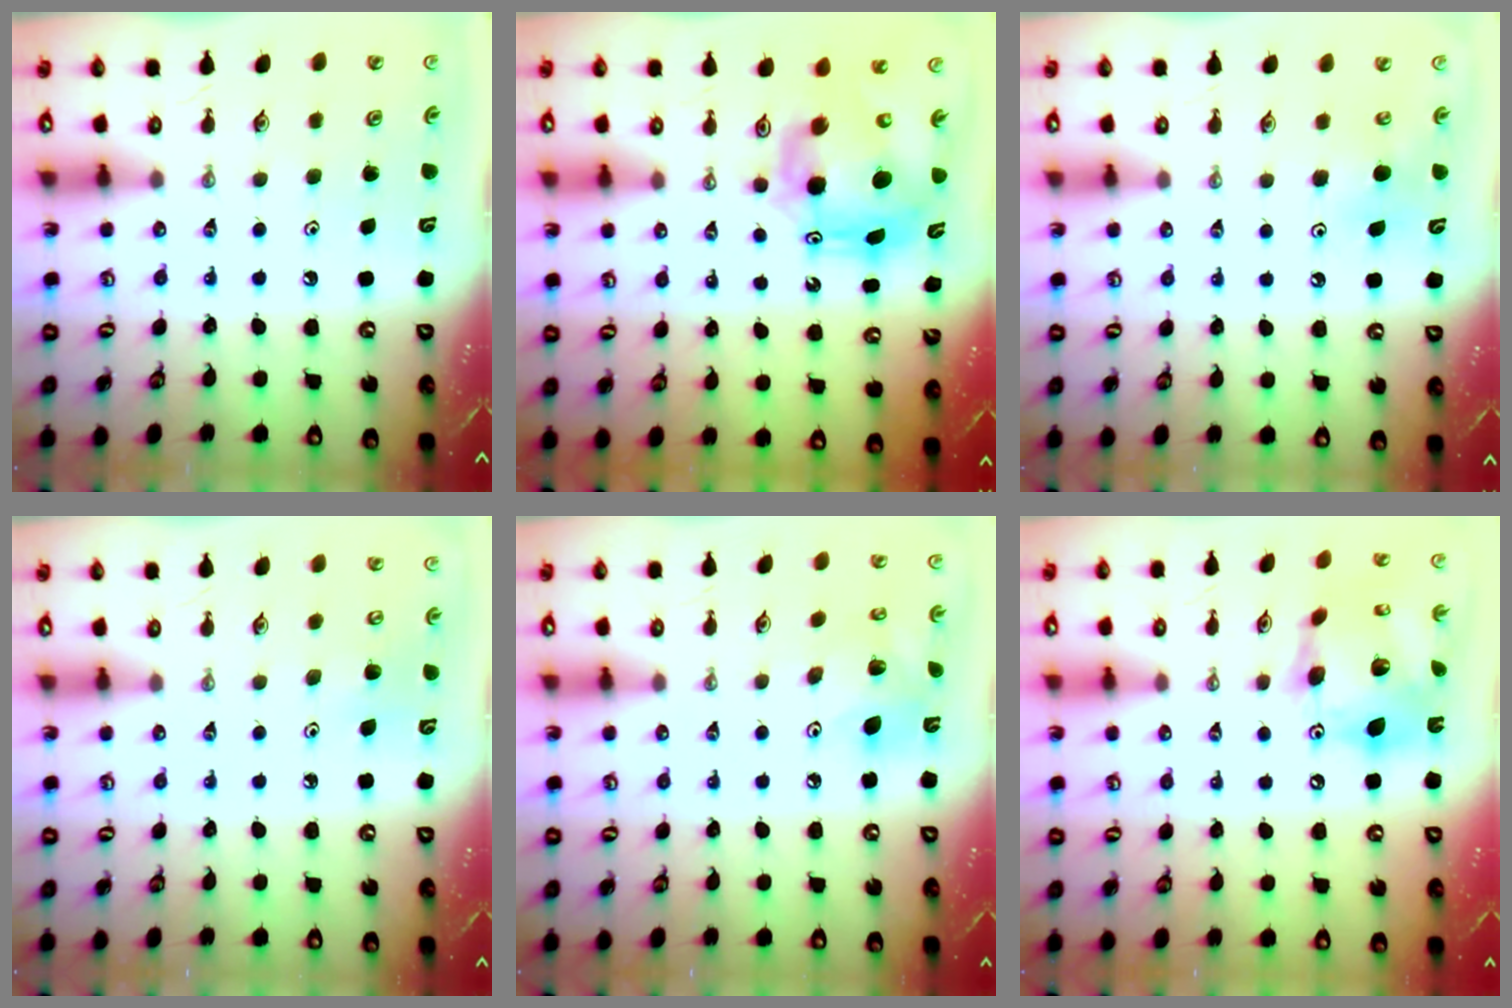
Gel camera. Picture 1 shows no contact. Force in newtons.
{"total": 11.5, "press": 11.4, "slide": 1.1}
{"total": 4.8, "press": 4.8, "slide": 0.5}
{"total": 5.3, "press": 5.1, "slide": 1.6}
{"total": 11.0, "press": 10.8, "slide": 1.9}
{"total": 18.8, "press": 18.7, "slide": 1.8}